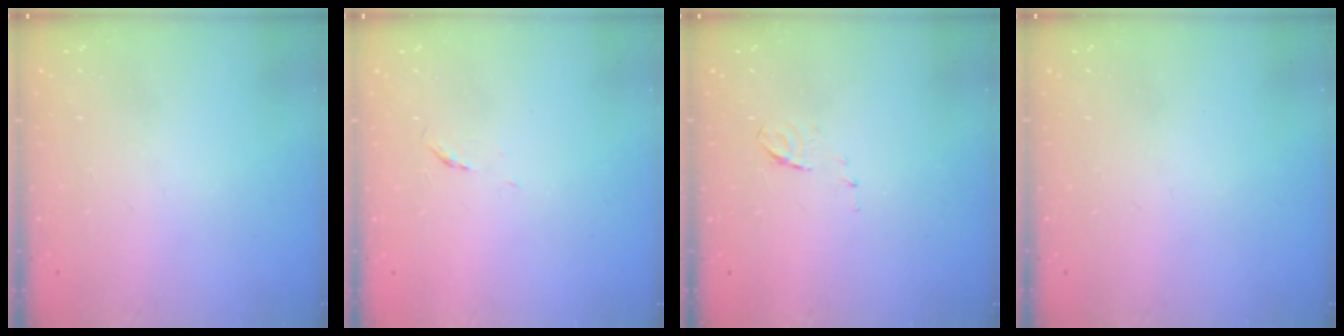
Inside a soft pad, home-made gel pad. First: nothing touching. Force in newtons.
{"total": 3.1, "press": 3.0, "slide": 0.5}
{"total": 5.8, "press": 5.8, "slide": 0.7}
{"total": 0.0}